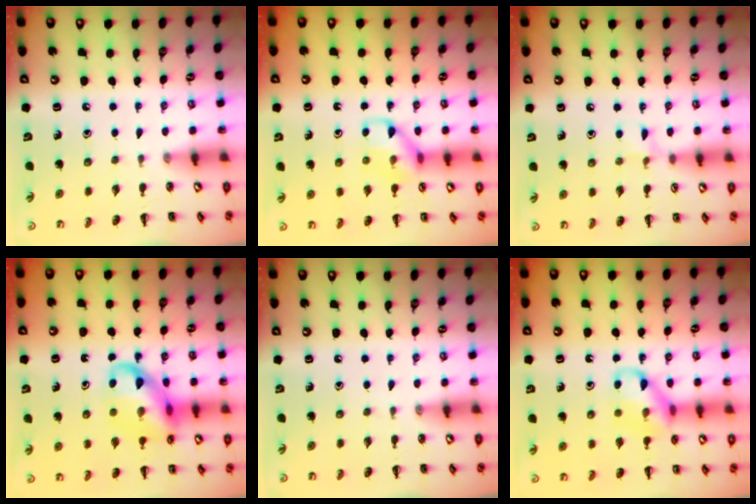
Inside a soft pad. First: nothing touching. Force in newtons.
{"total": 10.9, "press": 10.8, "slide": 1.1}
{"total": 4.4, "press": 4.1, "slide": 1.6}
{"total": 14.3, "press": 14.0, "slide": 2.9}
{"total": 0.0}
{"total": 12.5, "press": 12.4, "slide": 1.7}